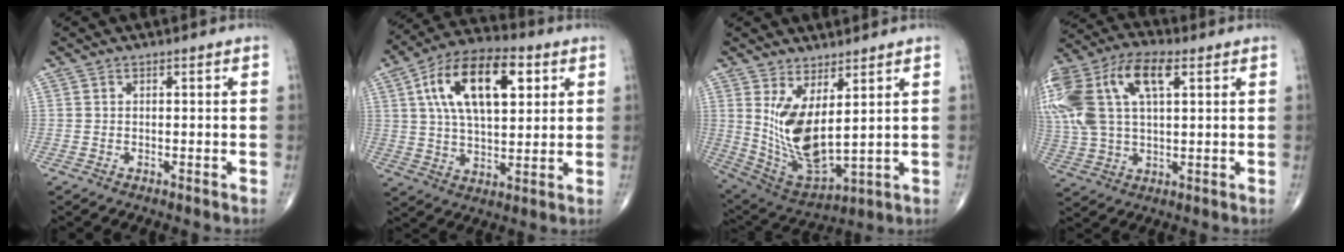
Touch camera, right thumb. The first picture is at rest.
{"total": 18.4, "force": [5.9, 9.1, 14.9], "torque": [-0.242, 0.005, 0.098]}
{"total": 12.8, "force": [3.4, 5.1, 11.2], "torque": [-0.216, -0.040, 0.090]}
{"total": 23.7, "force": [7.4, 12.5, 18.7], "torque": [-0.447, 0.041, 0.135]}